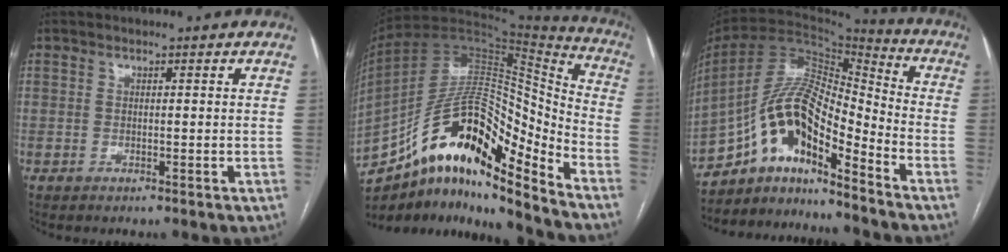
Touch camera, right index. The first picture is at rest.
{"total": 22.7, "force": [-13.8, 6.2, 16.9], "torque": [-0.310, 0.037, -0.236]}
{"total": 15.6, "force": [-10.5, 3.6, 10.9], "torque": [-0.200, 0.035, -0.184]}